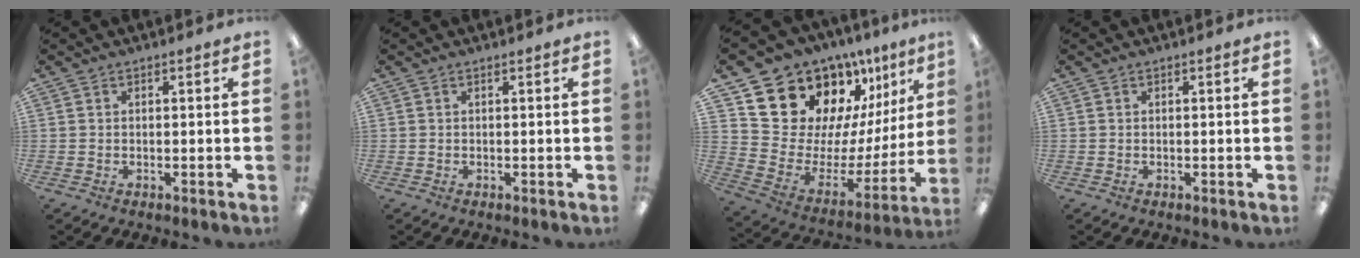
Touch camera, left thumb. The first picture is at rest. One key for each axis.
{"total": 0.0}
{"total": 18.3, "fx": 14.8, "fy": 9.4, "fz": 5.4, "tx": -0.086, "ty": -0.129, "tz": 0.277}
{"total": 0.0}